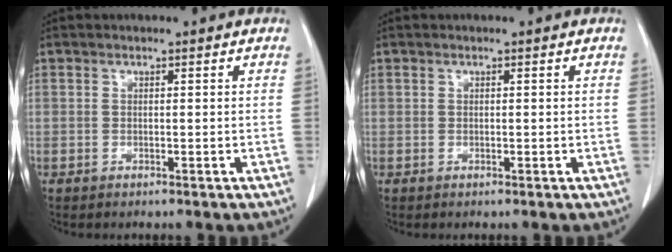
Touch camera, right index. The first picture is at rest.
{"total": 0.0}